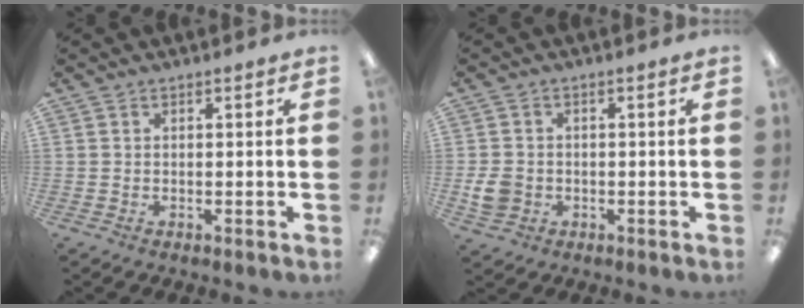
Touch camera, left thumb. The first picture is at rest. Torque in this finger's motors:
{"motor_torque": [-0.29, 0.51, 0.63, -0.15, 0.04]}